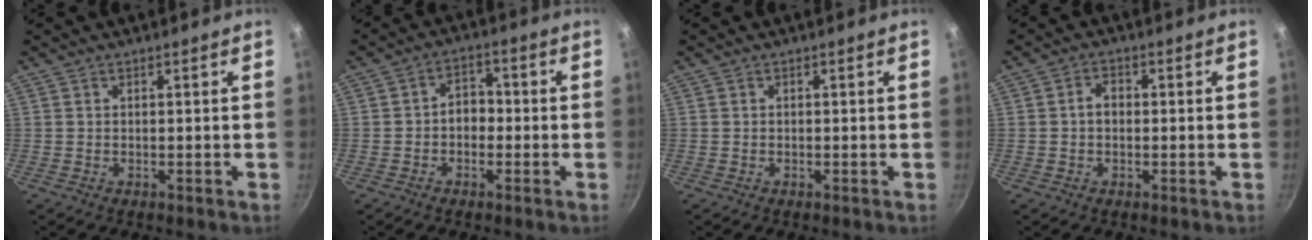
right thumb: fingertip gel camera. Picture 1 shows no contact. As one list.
[{"total": 4.5, "force": [-1.0, 3.4, 2.7], "torque": [-0.011, 0.021, -0.025]}, {"total": 0.0}, {"total": 3.0, "force": [-0.2, 2.2, 2.0], "torque": [-0.022, 0.013, -0.007]}]